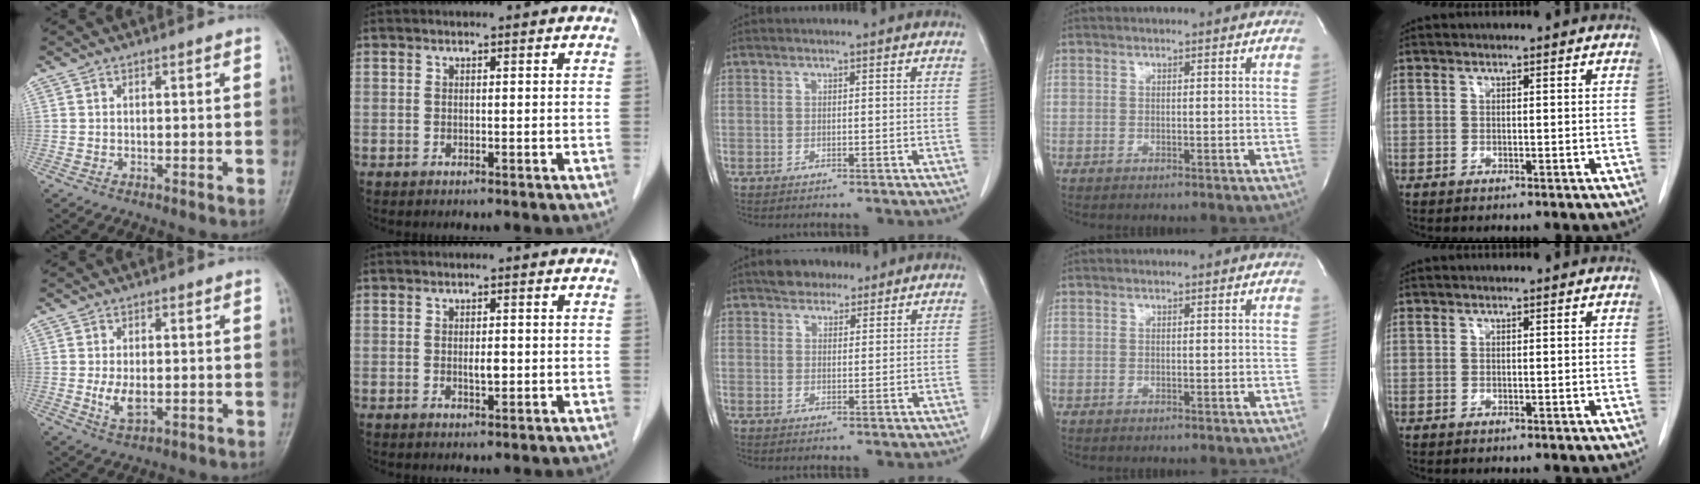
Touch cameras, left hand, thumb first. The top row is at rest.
{"thumb": {"total": 4.5, "force": [-0.4, 2.4, 3.7], "torque": [-0.070, -0.009, -0.003]}, "index": {"total": 1.6, "force": [-0.2, 0.6, 1.5], "torque": [-0.026, -0.002, -0.001]}, "middle": {"total": 4.6, "force": [3.6, 2.3, 1.5], "torque": [-0.026, 0.013, 0.062]}}